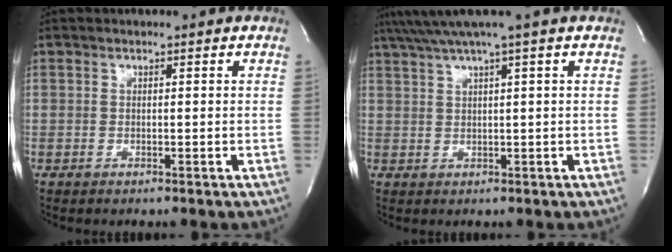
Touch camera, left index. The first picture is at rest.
{"total": 5.6, "force": [4.1, -1.8, 3.3], "torque": [-0.058, 0.025, 0.074]}